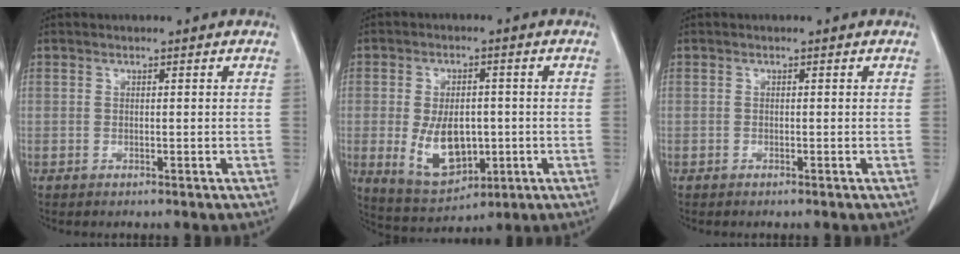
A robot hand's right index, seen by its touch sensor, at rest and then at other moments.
{"total": 10.0, "force": [-1.6, 5.6, 8.1], "torque": [-0.153, -0.005, -0.009]}
{"total": 0.0}